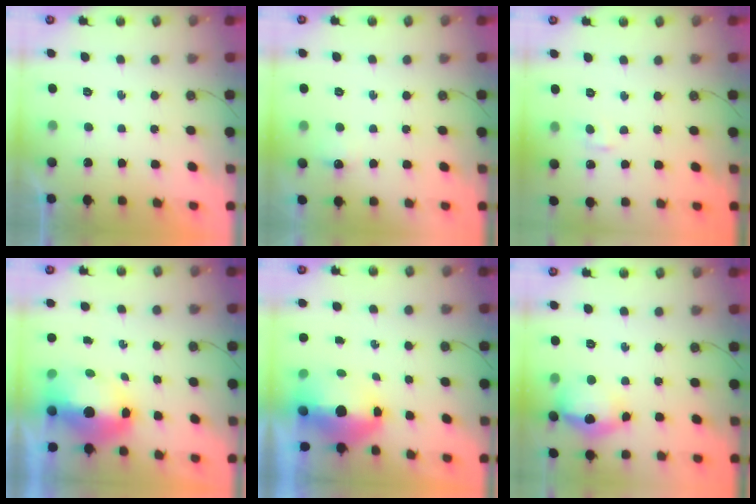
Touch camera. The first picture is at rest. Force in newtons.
{"total": 4.6, "press": 4.5, "slide": 0.7}
{"total": 3.4, "press": 3.4, "slide": 0.5}
{"total": 10.3, "press": 10.1, "slide": 1.7}
{"total": 12.9, "press": 9.2, "slide": 9.1}
{"total": 14.1, "press": 14.1, "slide": 1.3}